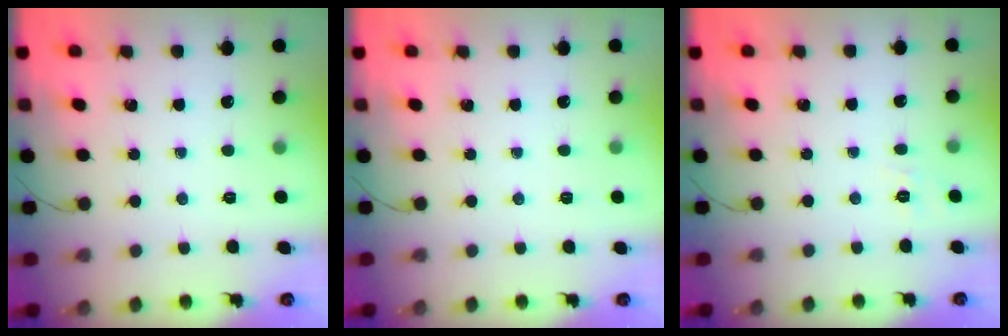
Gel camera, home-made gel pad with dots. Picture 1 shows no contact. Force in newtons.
{"total": 2.6, "press": 2.3, "slide": 1.2}
{"total": 1.9, "press": 1.3, "slide": 1.4}